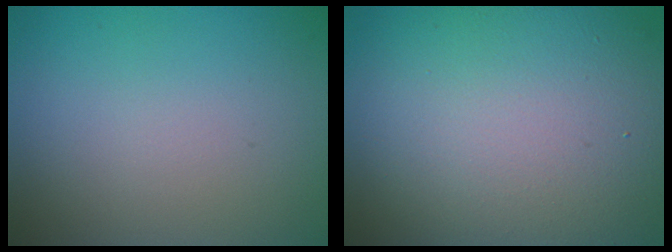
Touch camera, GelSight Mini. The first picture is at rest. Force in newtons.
{"total": 12.9, "press": 12.9, "slide": 0.9}